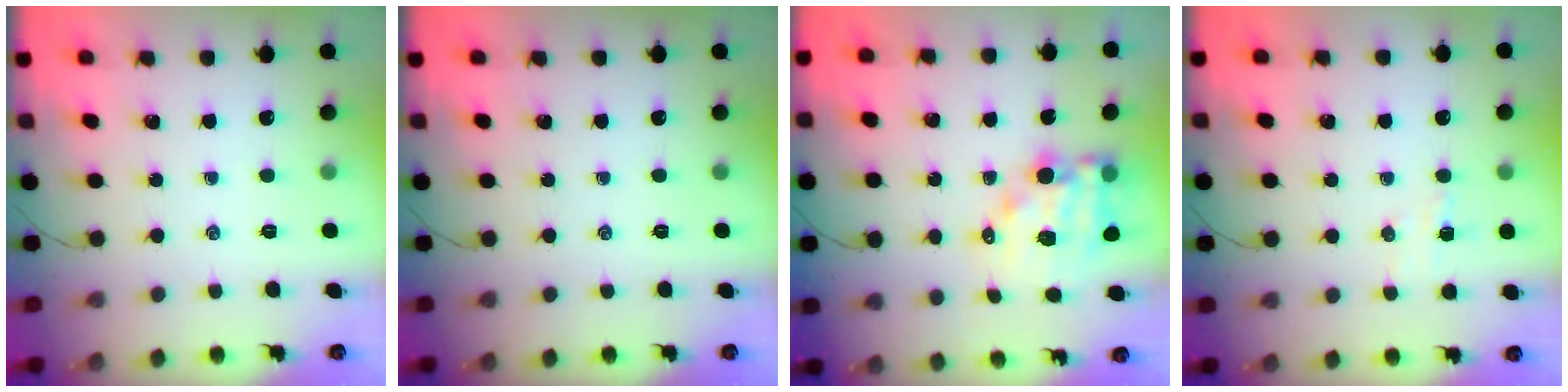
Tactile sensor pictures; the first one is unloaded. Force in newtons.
{"total": 0.0}
{"total": 10.8, "press": 10.3, "slide": 3.0}
{"total": 3.9, "press": 3.8, "slide": 0.8}